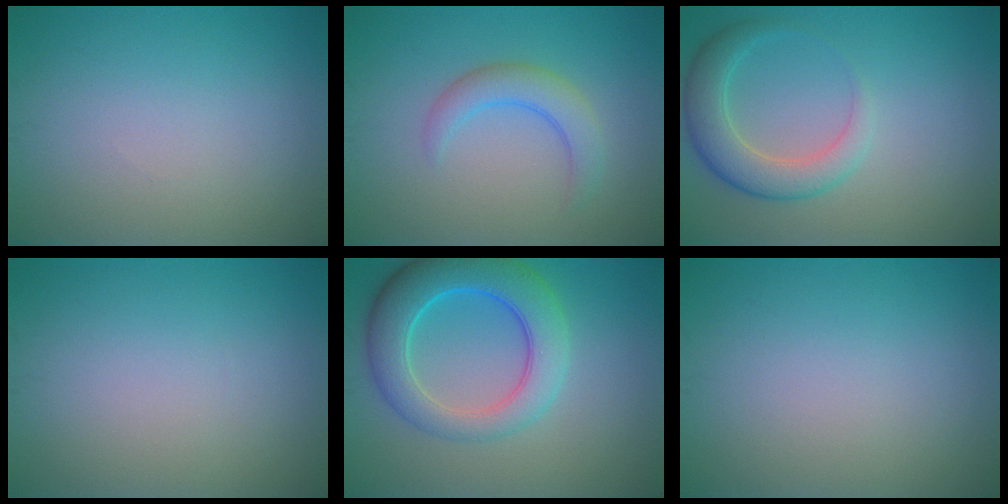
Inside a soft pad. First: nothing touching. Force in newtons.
{"total": 3.0, "press": 3.0, "slide": 0.3}
{"total": 4.1, "press": 4.1, "slide": 0.1}
{"total": 0.0}
{"total": 7.4, "press": 7.4, "slide": 0.3}
{"total": 0.0}